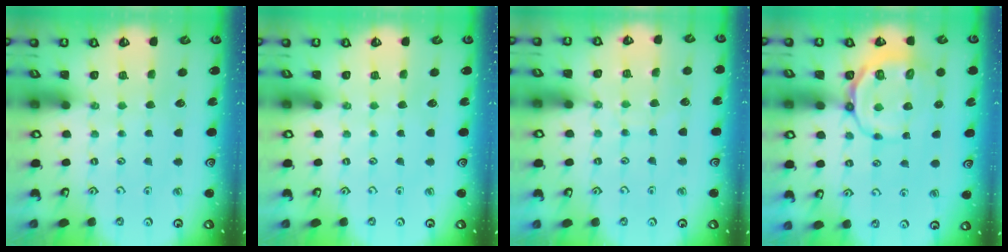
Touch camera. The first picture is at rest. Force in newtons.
{"total": 0.0}
{"total": 6.8, "press": 6.8, "slide": 0.6}
{"total": 9.8, "press": 9.5, "slide": 2.4}